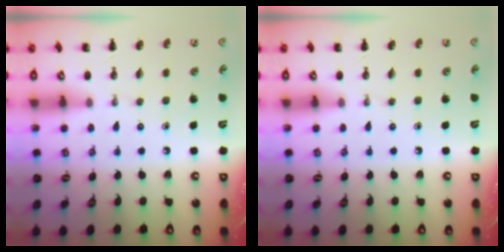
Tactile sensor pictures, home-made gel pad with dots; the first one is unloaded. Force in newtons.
{"total": 0.0}